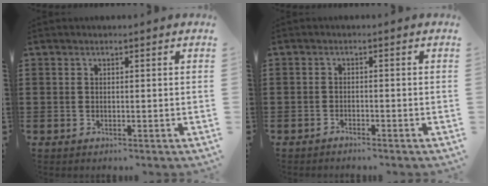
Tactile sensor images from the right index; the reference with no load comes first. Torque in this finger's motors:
{"motor_torque": [-0.10, 0.17, -0.05, -0.09]}